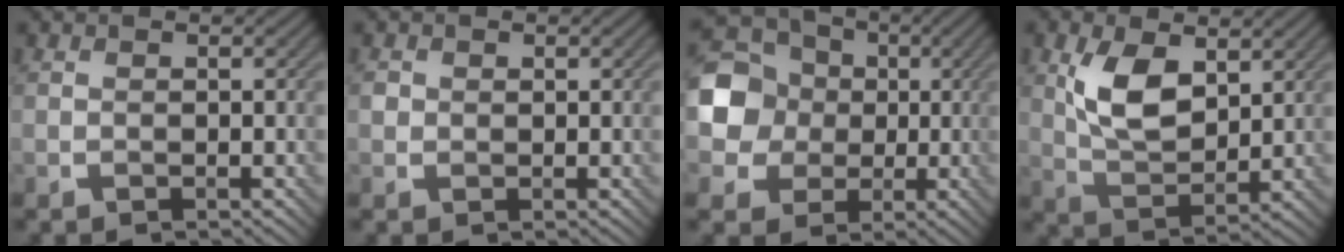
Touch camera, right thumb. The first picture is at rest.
{"total": 1.1, "force": [0.2, 1.0, 0.3], "torque": [-0.008, -0.002, 0.003]}
{"total": 10.2, "force": [0.3, 9.3, 4.3], "torque": [-0.121, 0.003, -0.015]}
{"total": 7.5, "force": [2.7, 4.0, 5.7], "torque": [-0.121, -0.004, 0.056]}